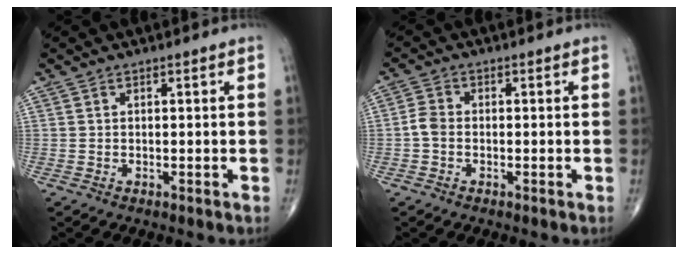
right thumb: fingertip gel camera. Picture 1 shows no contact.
{"total": 2.7, "force": [-0.7, 2.0, 1.8], "torque": [-0.034, 0.007, -0.021]}